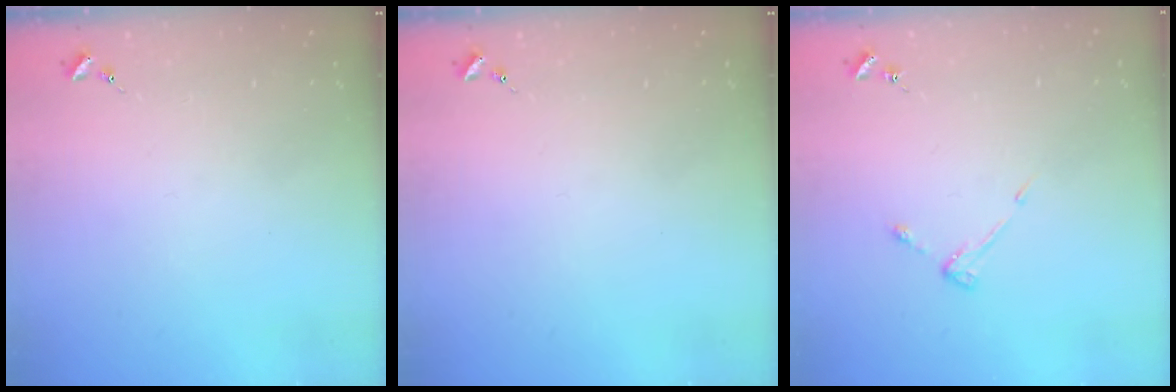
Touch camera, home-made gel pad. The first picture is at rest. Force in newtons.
{"total": 0.0}
{"total": 3.2, "press": 3.1, "slide": 0.5}